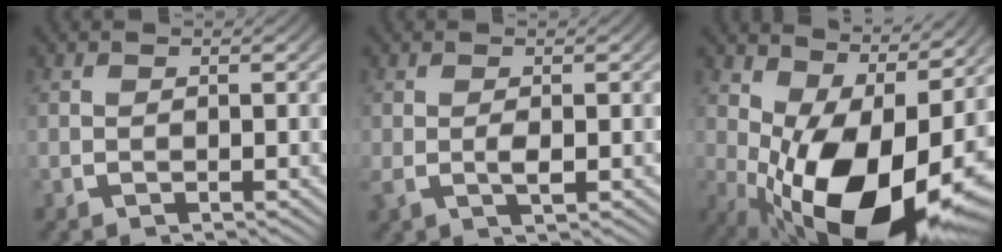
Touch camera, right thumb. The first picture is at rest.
{"total": 1.6, "force": [0.2, 0.6, 1.4], "torque": [-0.030, -0.002, 0.005]}
{"total": 15.5, "force": [-1.7, 8.3, 12.9], "torque": [-0.219, -0.064, 0.008]}